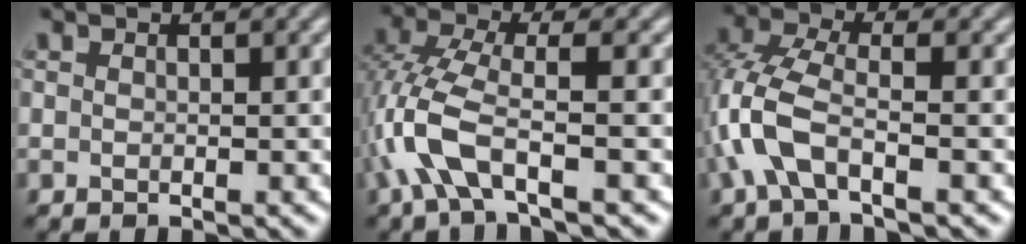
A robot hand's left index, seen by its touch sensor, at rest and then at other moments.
{"total": 5.3, "force": [-2.1, 1.6, 4.6], "torque": [-0.118, 0.005, -0.043]}
{"total": 4.7, "force": [-2.1, 1.8, 3.9], "torque": [-0.104, 0.008, -0.044]}